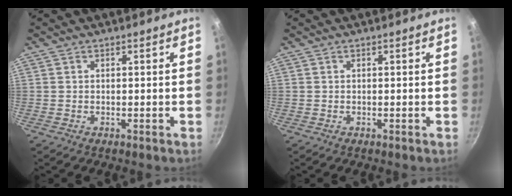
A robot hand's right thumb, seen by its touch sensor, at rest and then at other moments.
{"total": 0.0}